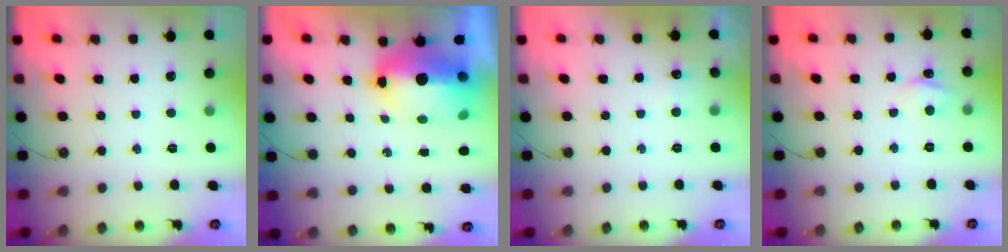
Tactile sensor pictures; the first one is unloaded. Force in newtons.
{"total": 15.2, "press": 13.3, "slide": 7.4}
{"total": 3.9, "press": 3.8, "slide": 0.9}
{"total": 2.9, "press": 2.8, "slide": 0.3}